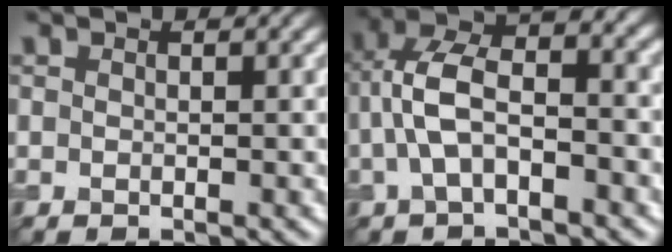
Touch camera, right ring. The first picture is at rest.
{"total": 6.5, "force": [-1.0, 3.2, 5.5], "torque": [-0.118, 0.021, -0.022]}